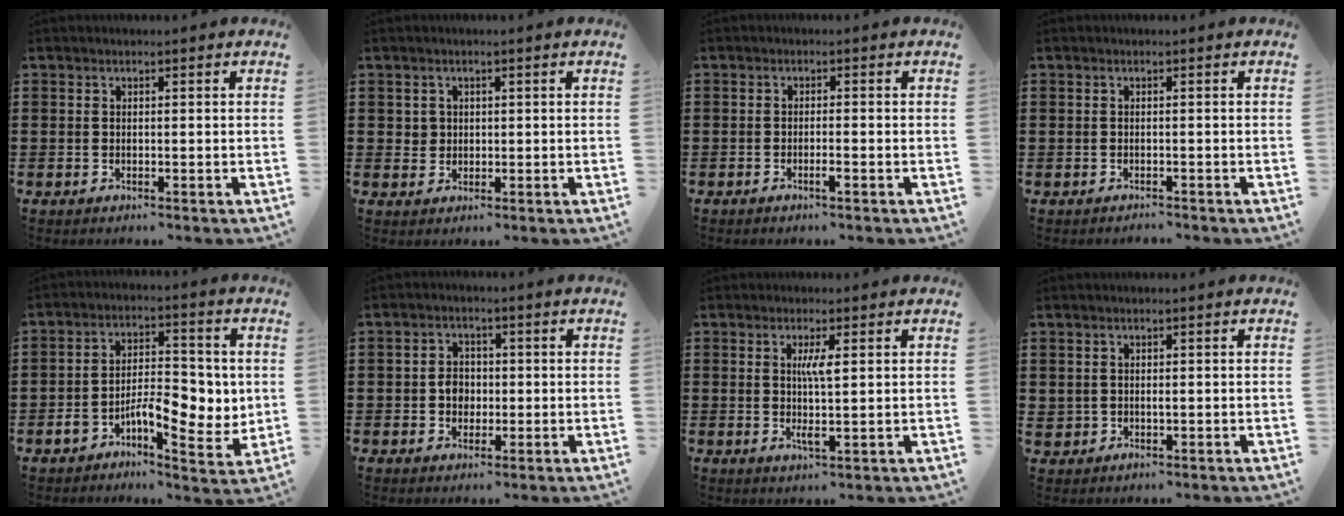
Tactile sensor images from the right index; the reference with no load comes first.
{"total": 1.8, "force": [0.5, 1.7, 0.2], "torque": [-0.011, 0.009, 0.009]}
{"total": 1.3, "force": [-0.9, 0.1, 1.0], "torque": [-0.019, -0.004, -0.015]}
{"total": 0.9, "force": [-0.8, 0.3, -0.2], "torque": [0.001, 0.005, -0.019]}
{"total": 9.0, "force": [-2.3, 5.0, 7.1], "torque": [-0.105, 0.009, -0.044]}
{"total": 3.2, "force": [-0.3, 2.7, 1.8], "torque": [-0.041, 0.008, -0.009]}
{"total": 3.6, "force": [0.7, 0.3, 3.5], "torque": [-0.068, -0.002, 0.009]}
{"total": 0.9, "force": [0.1, 0.8, 0.5], "torque": [-0.013, 0.002, 0.003]}